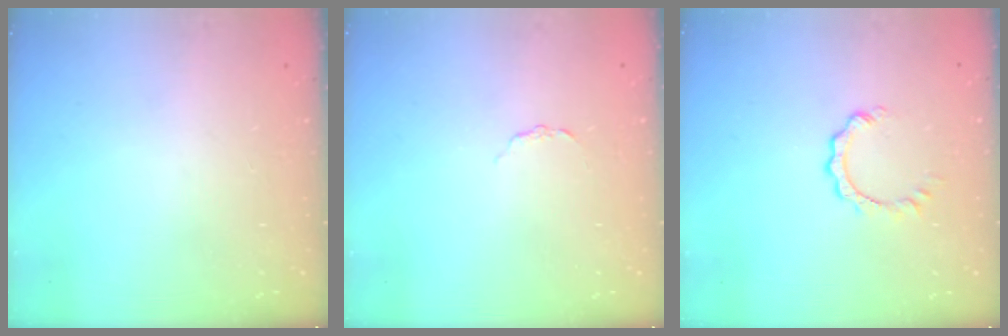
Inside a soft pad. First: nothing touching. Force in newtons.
{"total": 2.0, "press": 2.0, "slide": 0.3}
{"total": 3.5, "press": 3.5, "slide": 0.3}